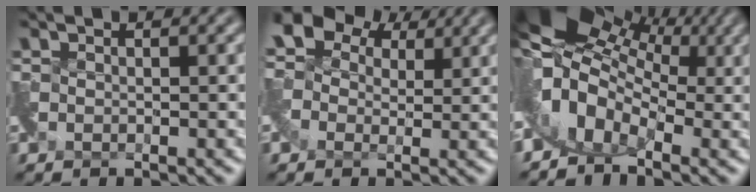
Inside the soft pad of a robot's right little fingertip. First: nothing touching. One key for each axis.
{"total": 6.5, "fx": 1.9, "fy": 4.8, "fz": 3.9, "tx": -0.085, "ty": 0.035, "tz": 0.022}
{"total": 7.8, "fx": 0.2, "fy": 5.3, "fz": 5.8, "tx": -0.092, "ty": 0.013, "tz": -0.010}